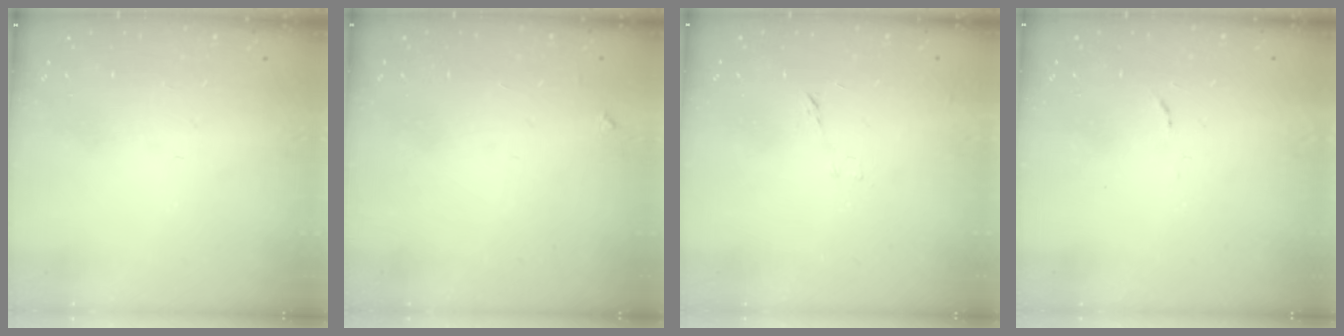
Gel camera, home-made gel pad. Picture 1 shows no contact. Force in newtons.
{"total": 3.3, "press": 3.3, "slide": 0.4}
{"total": 6.0, "press": 6.0, "slide": 0.5}
{"total": 4.6, "press": 4.6, "slide": 0.6}